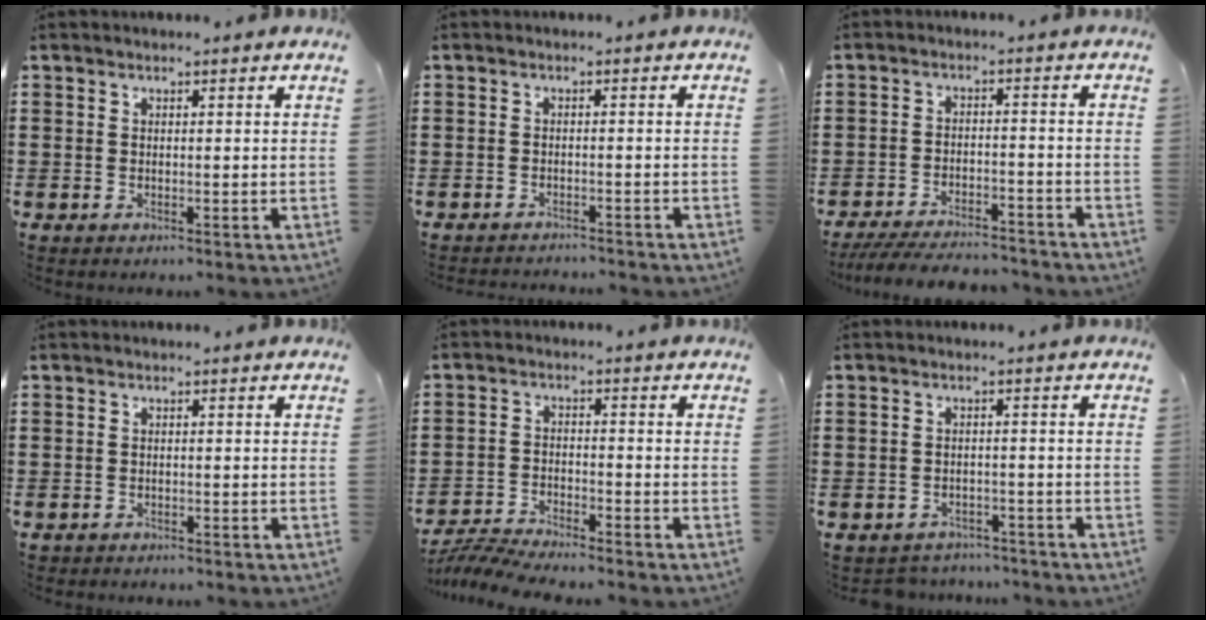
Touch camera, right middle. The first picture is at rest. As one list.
[{"total": 1.3, "force": [-1.2, -0.1, 0.0], "torque": [-0.005, 0.000, -0.025]}, {"total": 5.5, "force": [-5.2, 0.4, 1.6], "torque": [-0.038, -0.006, -0.103]}, {"total": 0.7, "force": [-0.7, 0.0, 0.0], "torque": [-0.002, -0.002, -0.014]}, {"total": 4.8, "force": [-4.7, 0.0, 1.1], "torque": [-0.034, -0.010, -0.097]}, {"total": 2.2, "force": [-2.2, 0.4, -0.2], "torque": [-0.007, -0.002, -0.048]}]